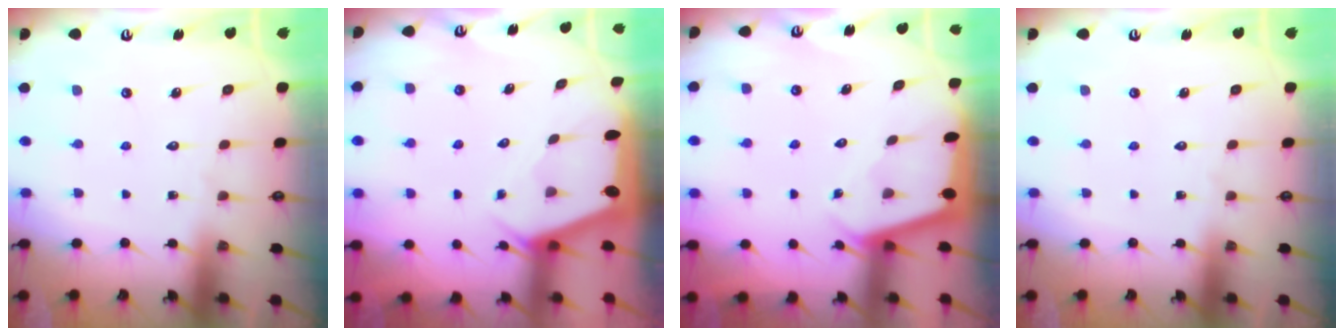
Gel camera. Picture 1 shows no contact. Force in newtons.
{"total": 2.1, "press": 2.1, "slide": 0.3}
{"total": 2.1, "press": 2.1, "slide": 0.1}
{"total": 0.0}